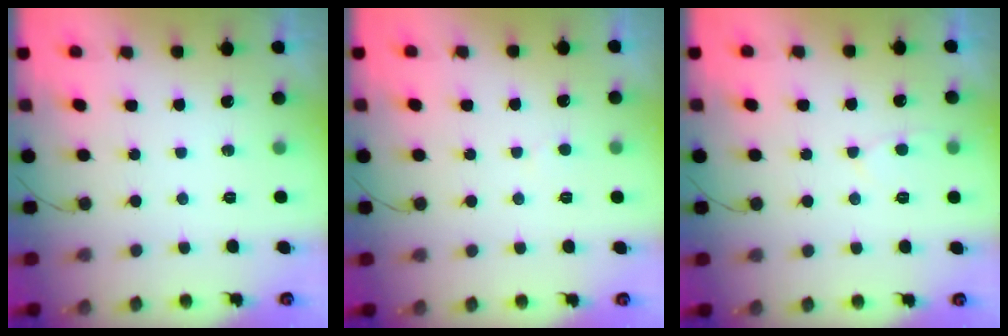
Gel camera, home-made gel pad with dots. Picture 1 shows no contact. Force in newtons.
{"total": 3.0, "press": 3.0, "slide": 0.4}
{"total": 3.3, "press": 3.3, "slide": 0.4}